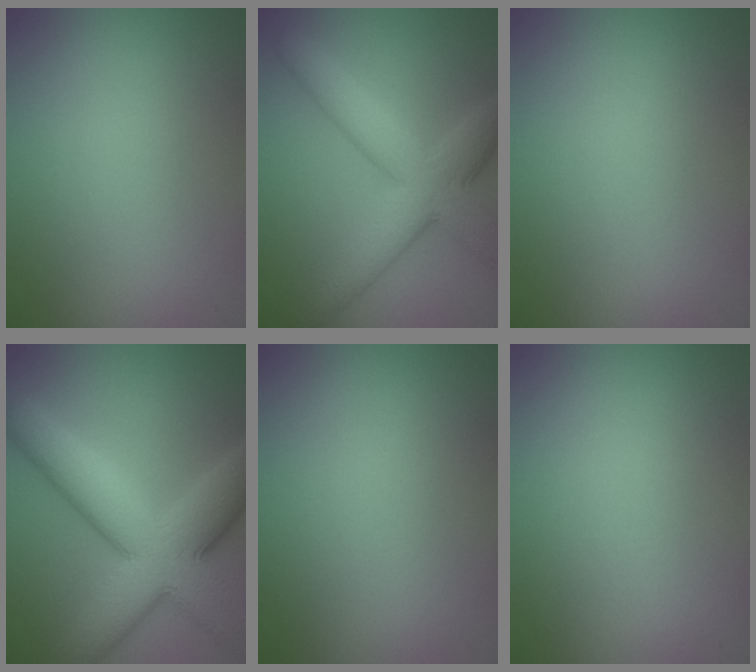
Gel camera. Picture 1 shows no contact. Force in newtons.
{"total": 7.3, "press": 7.3, "slide": 0.1}
{"total": 0.0}
{"total": 11.1, "press": 11.1, "slide": 0.4}
{"total": 0.0}
{"total": 0.0}